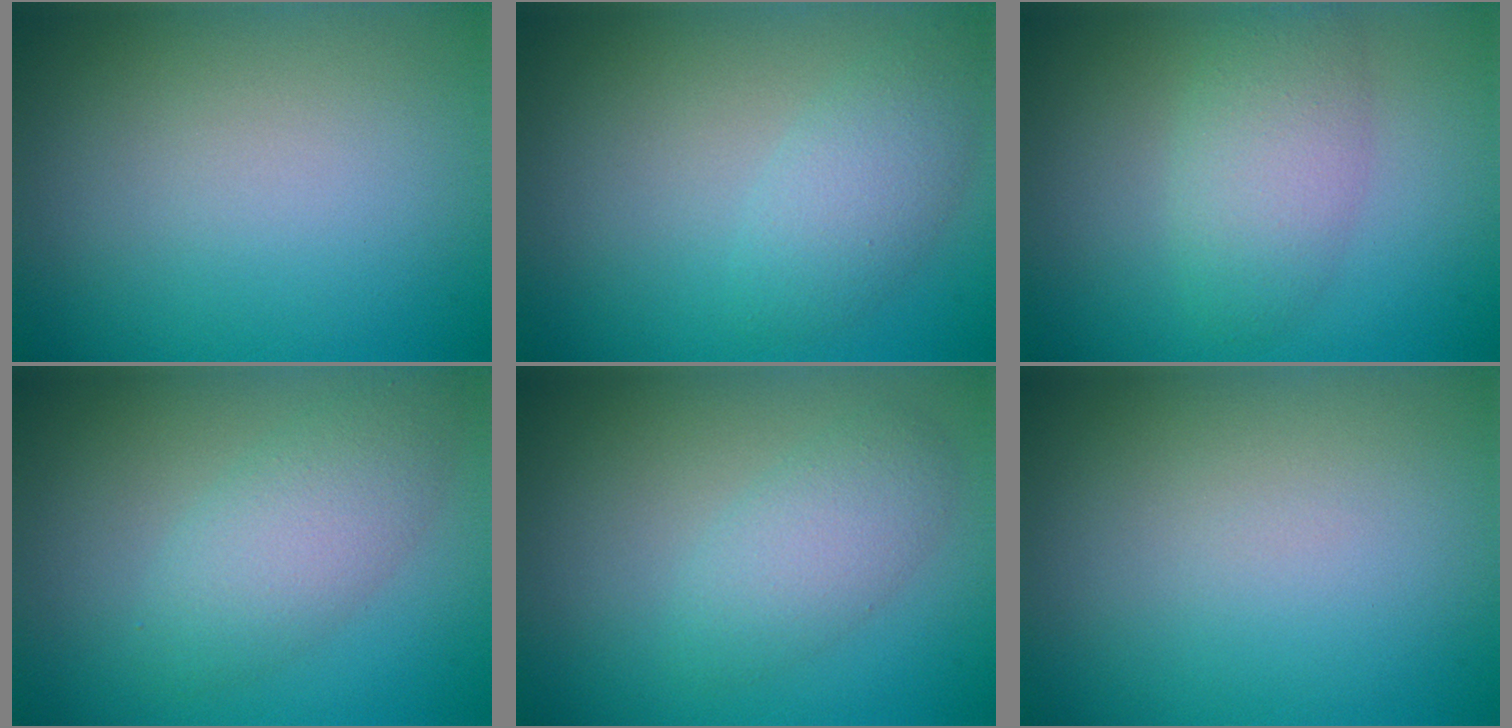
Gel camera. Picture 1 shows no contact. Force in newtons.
{"total": 2.8, "press": 2.8, "slide": 0.1}
{"total": 3.3, "press": 3.3, "slide": 0.1}
{"total": 3.8, "press": 3.7, "slide": 0.3}
{"total": 2.7, "press": 2.7, "slide": 0.1}
{"total": 0.0}